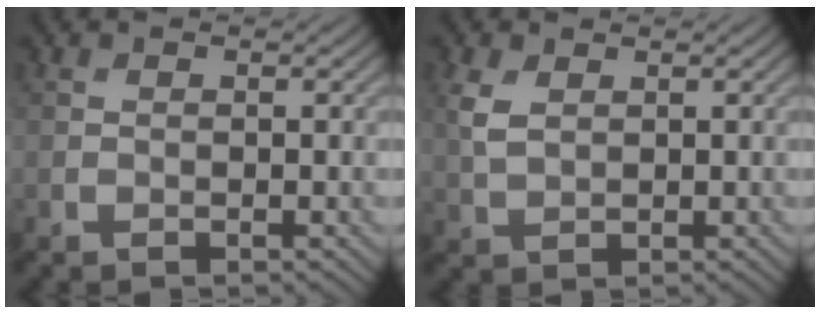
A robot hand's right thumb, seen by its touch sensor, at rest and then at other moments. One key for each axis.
{"total": 3.2, "fx": 1.2, "fy": 2.0, "fz": 2.2, "tx": -0.066, "ty": 0.004, "tz": 0.025}